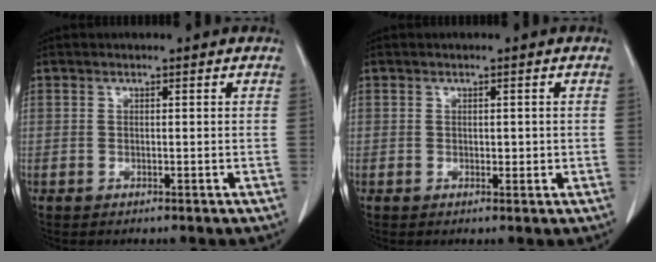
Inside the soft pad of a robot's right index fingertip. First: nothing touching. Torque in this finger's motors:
{"motor_torque": [-0.12, 0.30, 0.01, 0.01]}